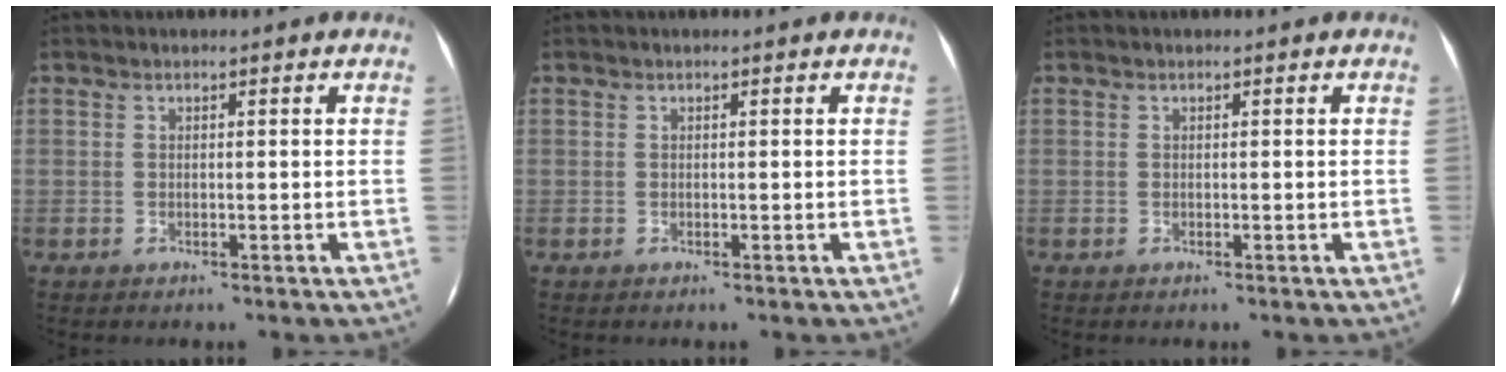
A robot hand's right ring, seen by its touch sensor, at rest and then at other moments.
{"total": 0.0}
{"total": 0.0}